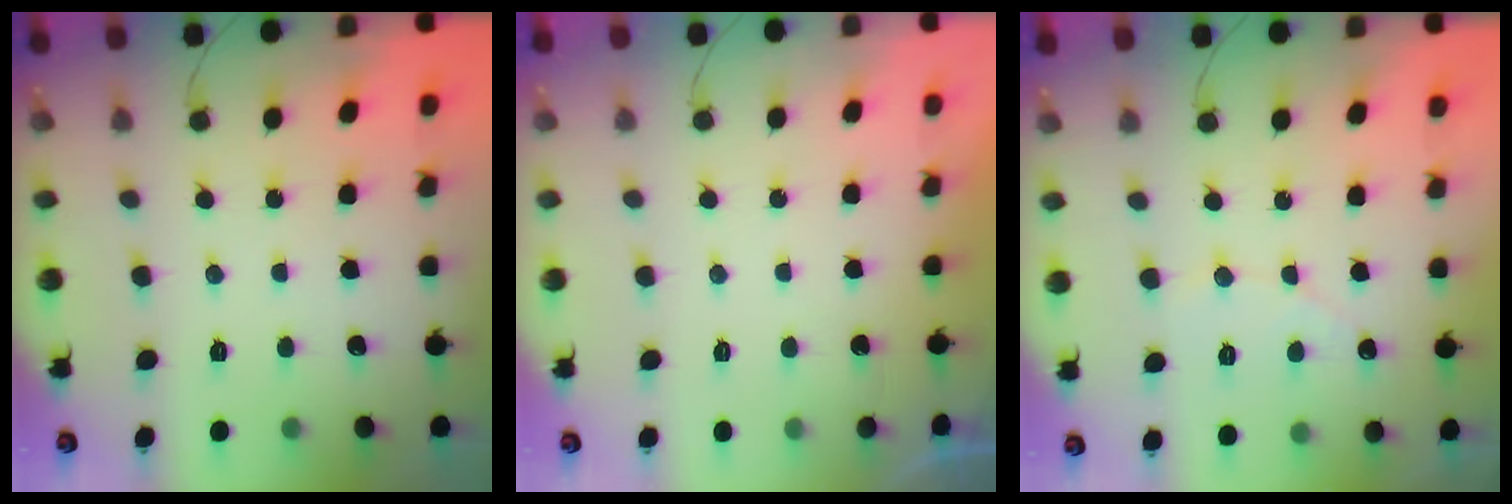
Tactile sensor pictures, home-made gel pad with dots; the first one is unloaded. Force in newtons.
{"total": 1.0, "press": 0.9, "slide": 0.3}
{"total": 4.4, "press": 4.3, "slide": 0.4}